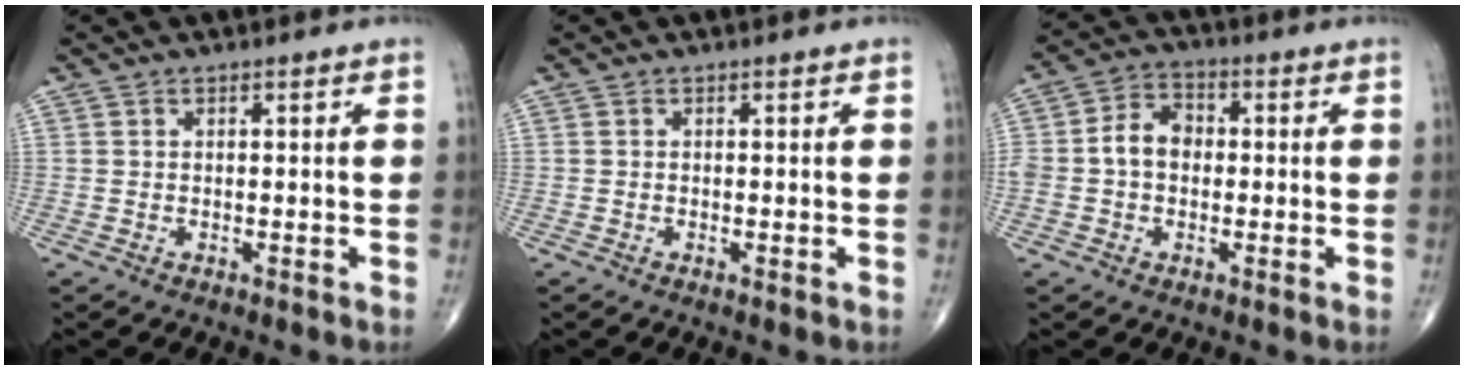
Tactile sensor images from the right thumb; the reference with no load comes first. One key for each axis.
{"total": 0.0}
{"total": 7.3, "fx": -0.2, "fy": 5.5, "fz": 4.7, "tx": -0.080, "ty": 0.027, "tz": -0.012}